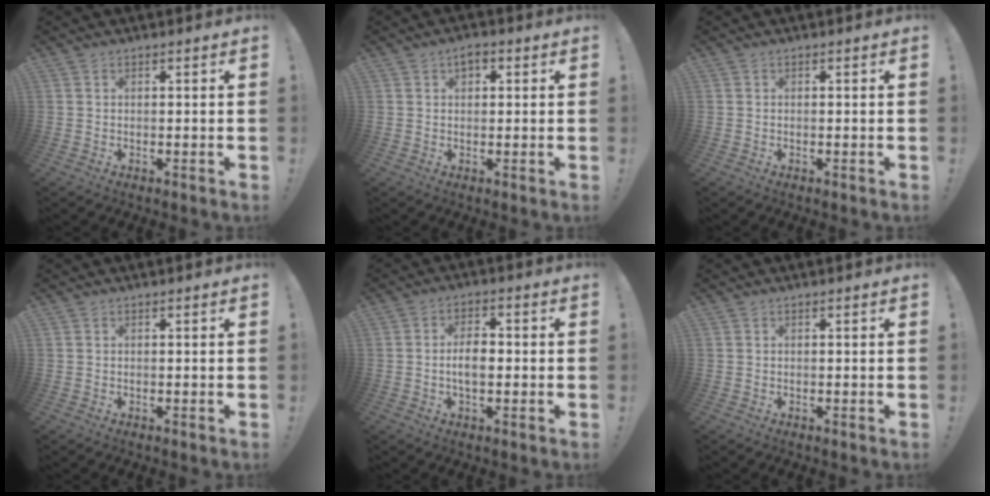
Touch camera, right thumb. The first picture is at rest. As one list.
[{"total": 2.5, "force": [0.9, 1.7, 1.6], "torque": [-0.018, 0.001, 0.013]}, {"total": 0.0}, {"total": 0.0}, {"total": 5.9, "force": [-0.9, 3.0, 5.0], "torque": [-0.081, 0.009, -0.021]}, {"total": 0.0}]